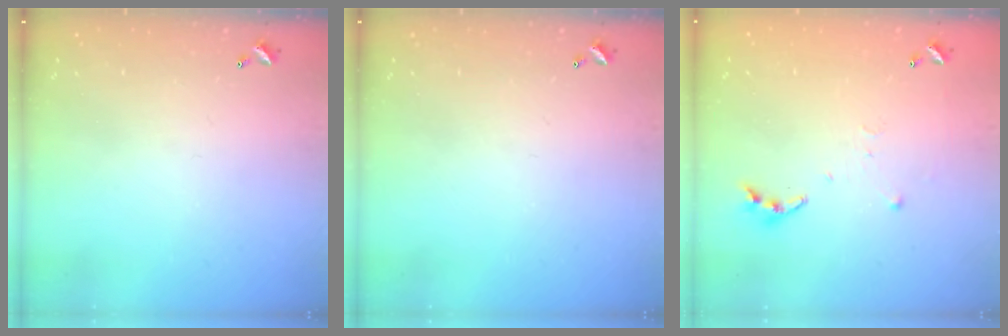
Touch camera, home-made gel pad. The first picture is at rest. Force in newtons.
{"total": 0.0}
{"total": 3.8, "press": 3.8, "slide": 0.4}